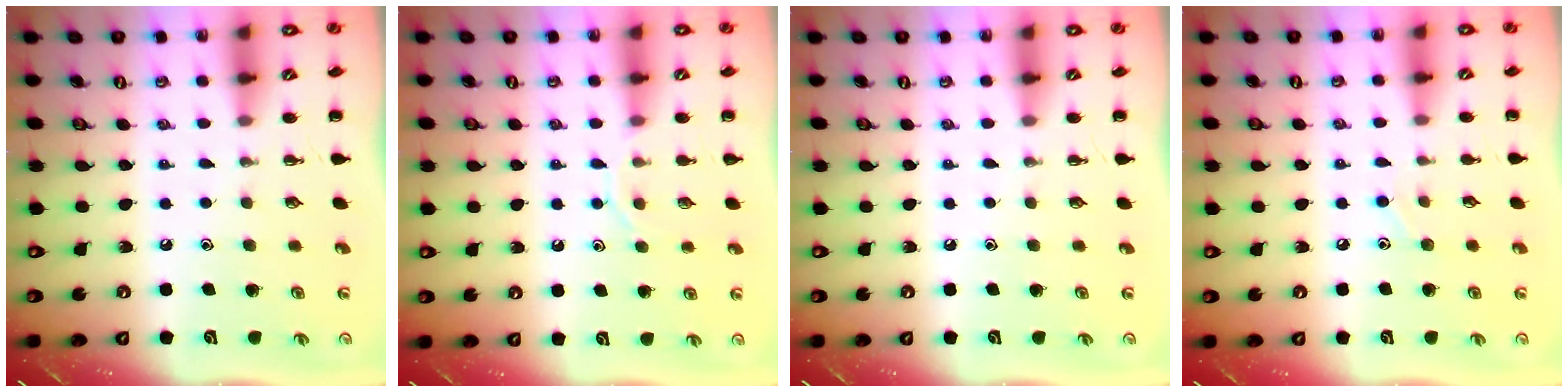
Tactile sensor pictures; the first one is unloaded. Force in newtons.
{"total": 7.6, "press": 7.5, "slide": 1.2}
{"total": 0.0}
{"total": 5.1, "press": 4.8, "slide": 1.6}